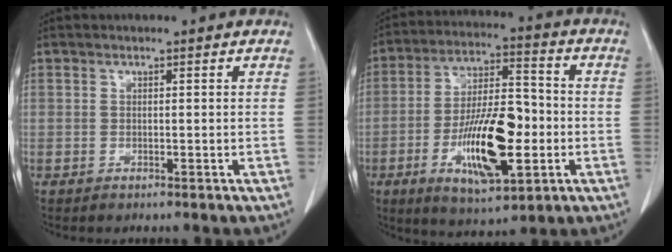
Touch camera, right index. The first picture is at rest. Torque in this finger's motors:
{"motor_torque": [2.14, 0.00, 0.50, 0.12]}